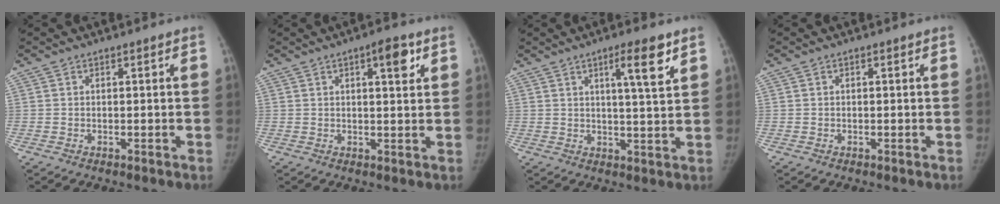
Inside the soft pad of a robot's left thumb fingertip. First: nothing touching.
{"total": 5.2, "force": [2.3, 1.6, 4.3], "torque": [-0.052, -0.007, 0.031]}
{"total": 7.1, "force": [3.8, 0.8, 6.0], "torque": [-0.090, -0.022, 0.060]}
{"total": 0.0}